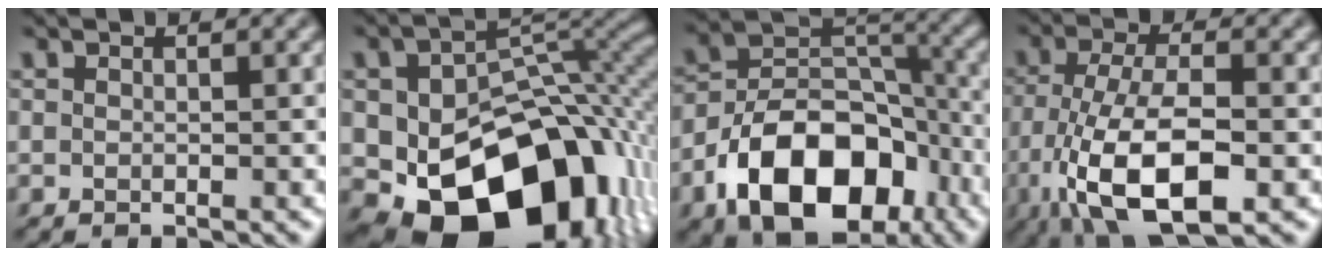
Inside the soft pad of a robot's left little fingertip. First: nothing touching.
{"total": 16.2, "force": [-5.5, 11.1, 10.4], "torque": [-0.141, -0.026, -0.078]}
{"total": 12.5, "force": [-6.3, 7.6, 7.7], "torque": [-0.133, 0.000, -0.115]}
{"total": 10.6, "force": [-4.3, 4.2, 8.7], "torque": [-0.175, -0.007, -0.077]}